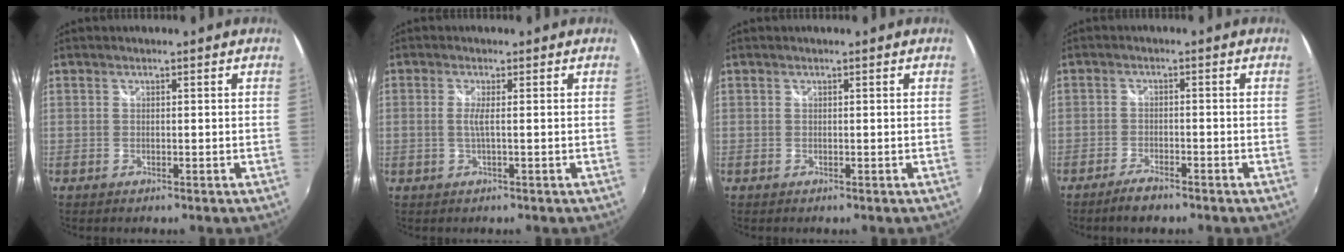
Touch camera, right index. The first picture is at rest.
{"total": 1.9, "force": [-0.1, -0.3, 1.9], "torque": [-0.037, -0.001, -0.006]}
{"total": 0.0}
{"total": 2.7, "force": [-2.1, 0.8, 1.4], "torque": [-0.039, -0.005, -0.044]}